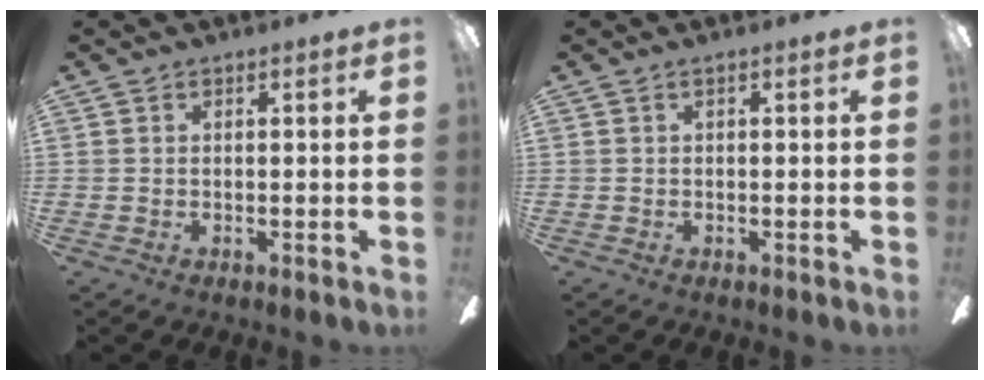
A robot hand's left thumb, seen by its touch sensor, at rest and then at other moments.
{"total": 0.0}